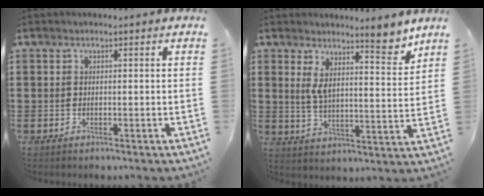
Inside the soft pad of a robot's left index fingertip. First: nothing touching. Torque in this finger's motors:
{"motor_torque": [1.13, -1.01, 0.52, 0.16]}